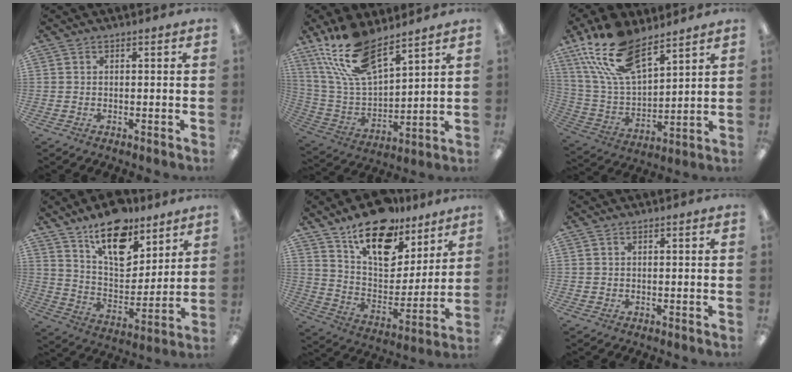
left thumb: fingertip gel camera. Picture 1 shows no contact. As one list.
[{"total": 17.9, "force": [13.1, 6.8, 10.1], "torque": [-0.223, -0.067, 0.237]}, {"total": 19.6, "force": [13.0, 8.8, 11.8], "torque": [-0.255, -0.058, 0.235]}, {"total": 17.0, "force": [12.2, 8.2, 8.5], "torque": [-0.130, -0.076, 0.215]}, {"total": 18.9, "force": [13.1, 9.9, 9.4], "torque": [-0.152, -0.086, 0.232]}, {"total": 0.6, "force": [0.2, 0.5, 0.0], "torque": [0.000, 0.004, 0.003]}]